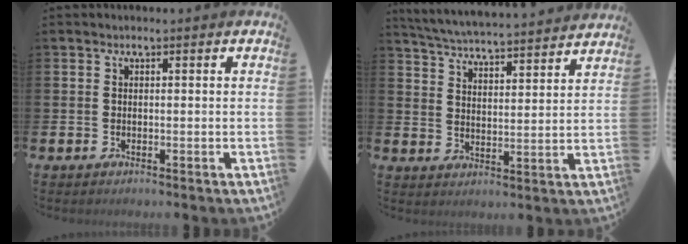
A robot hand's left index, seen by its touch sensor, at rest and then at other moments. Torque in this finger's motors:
{"motor_torque": [0.72, -1.16, 0.32, 0.13]}